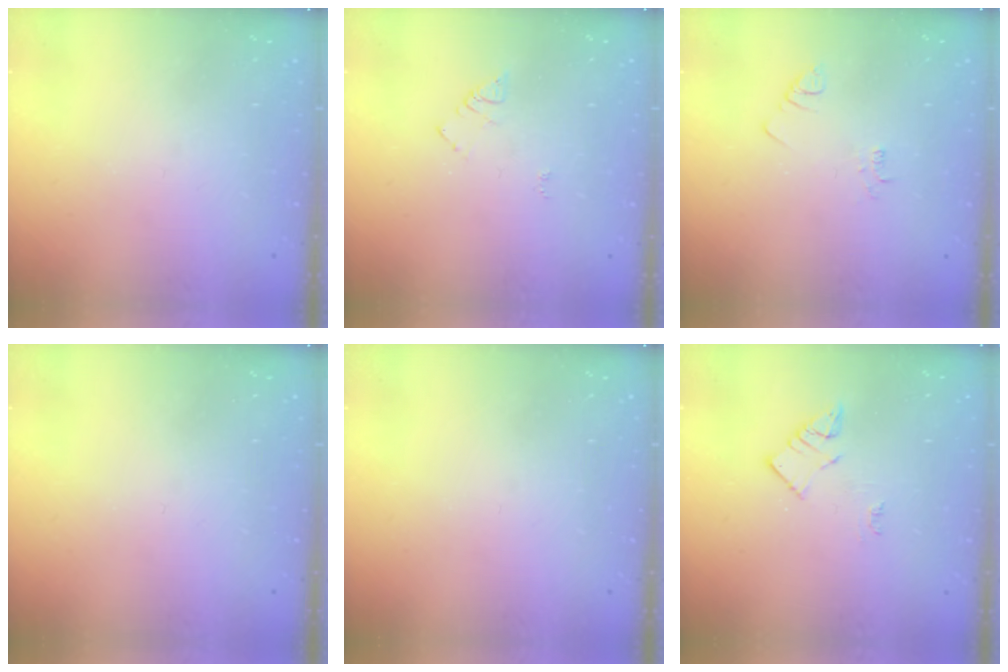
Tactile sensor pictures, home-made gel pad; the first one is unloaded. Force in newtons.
{"total": 5.4, "press": 5.4, "slide": 0.5}
{"total": 2.1, "press": 2.1, "slide": 0.4}
{"total": 0.0}
{"total": 0.0}
{"total": 4.6, "press": 4.6, "slide": 0.3}